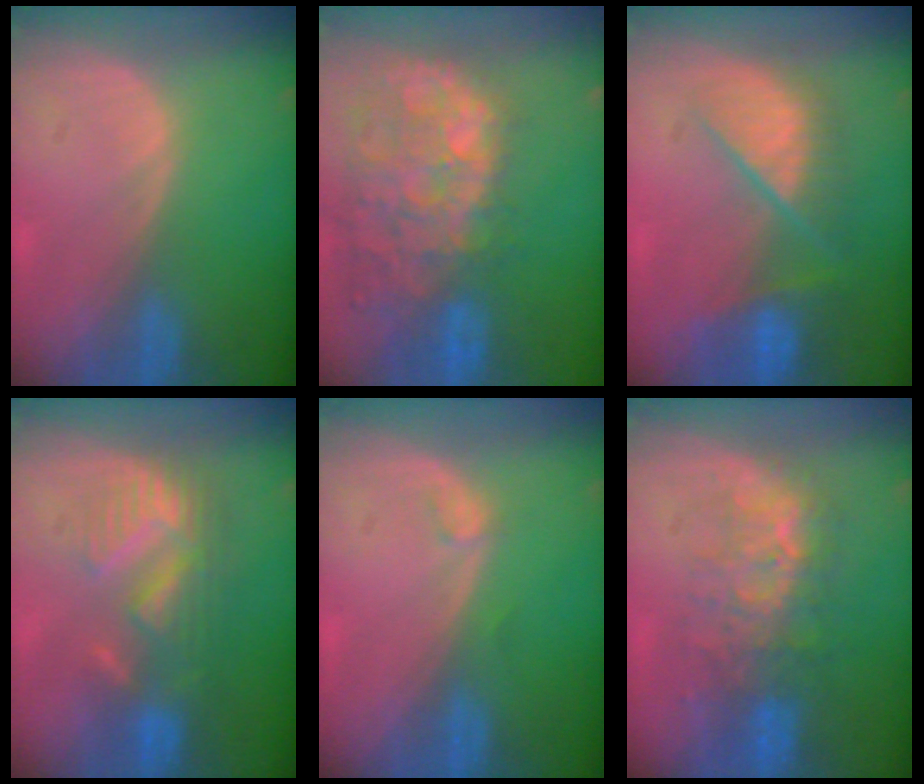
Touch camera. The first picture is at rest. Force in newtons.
{"total": 14.4, "press": 11.7, "slide": 8.4}
{"total": 9.8, "press": 8.3, "slide": 5.2}
{"total": 8.7, "press": 8.0, "slide": 3.3}
{"total": 0.8, "press": 0.7, "slide": 0.1}
{"total": 9.0, "press": 8.3, "slide": 3.5}